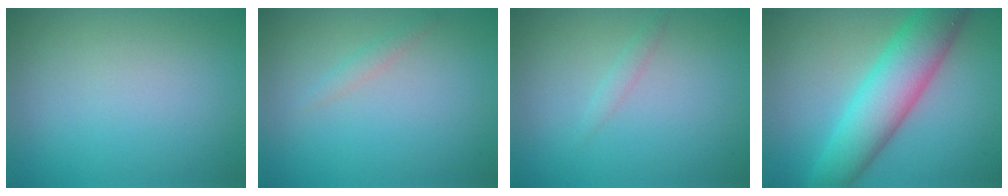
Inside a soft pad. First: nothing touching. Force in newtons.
{"total": 0.9, "press": 0.9, "slide": 0.1}
{"total": 0.8, "press": 0.8, "slide": 0.0}
{"total": 7.7, "press": 7.7, "slide": 0.0}